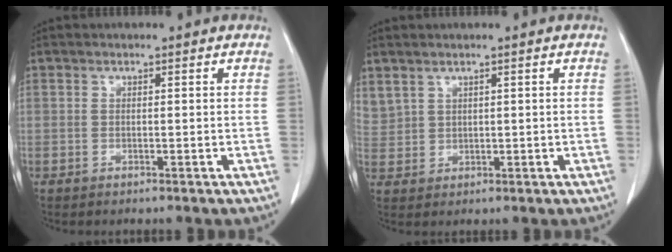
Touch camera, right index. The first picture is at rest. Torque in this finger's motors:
{"motor_torque": [-0.22, 0.27, -0.10, 0.00]}